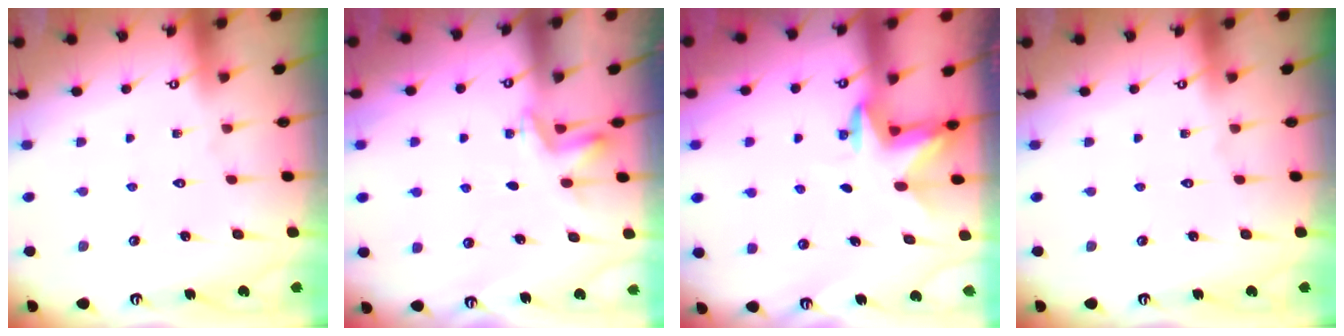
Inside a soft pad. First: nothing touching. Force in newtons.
{"total": 2.8, "press": 2.7, "slide": 0.9}
{"total": 2.9, "press": 2.8, "slide": 0.7}
{"total": 0.0}